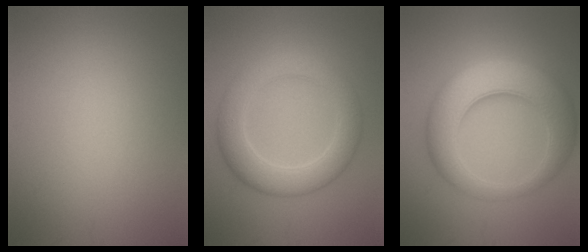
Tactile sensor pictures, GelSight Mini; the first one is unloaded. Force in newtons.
{"total": 5.9, "press": 5.9, "slide": 0.1}
{"total": 8.6, "press": 8.6, "slide": 0.0}